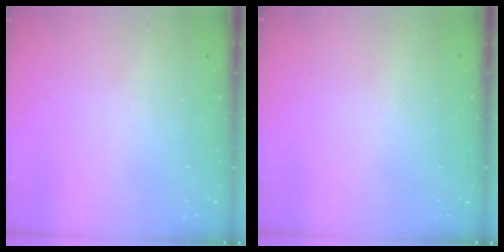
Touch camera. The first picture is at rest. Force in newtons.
{"total": 0.0}